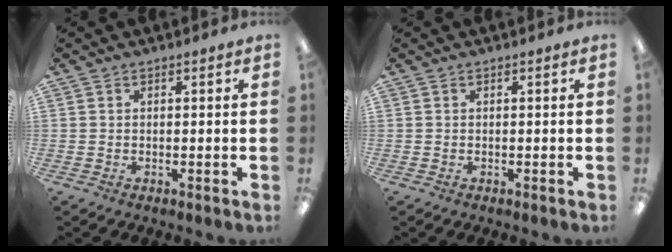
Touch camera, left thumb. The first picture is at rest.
{"total": 0.0}